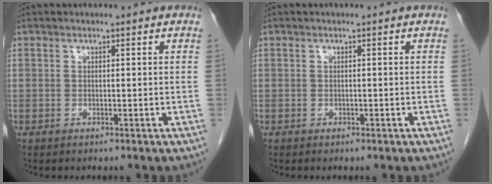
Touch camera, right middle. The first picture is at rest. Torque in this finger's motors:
{"motor_torque": [0.46, -0.04, 0.09, 0.02]}